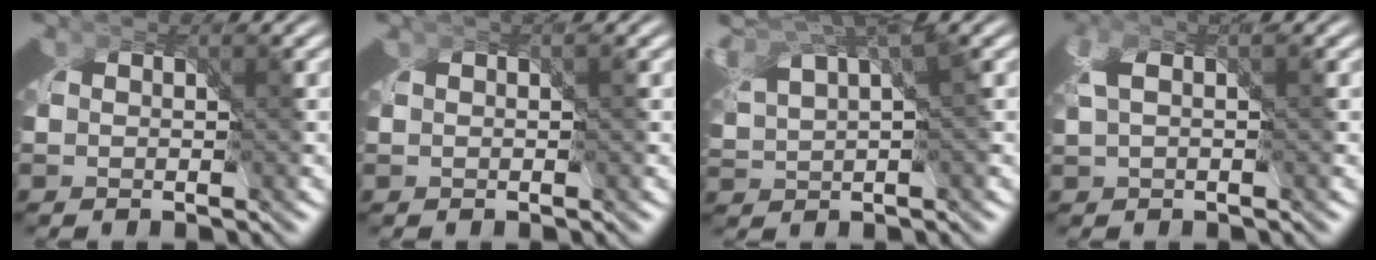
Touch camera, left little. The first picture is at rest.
{"total": 0.5, "force": [0.3, 0.1, 0.4], "torque": [0.000, 0.007, 0.004]}
{"total": 3.2, "force": [1.5, 1.4, 2.4], "torque": [-0.024, 0.016, 0.026]}
{"total": 1.2, "force": [0.0, -0.1, 1.2], "torque": [-0.011, 0.014, -0.003]}